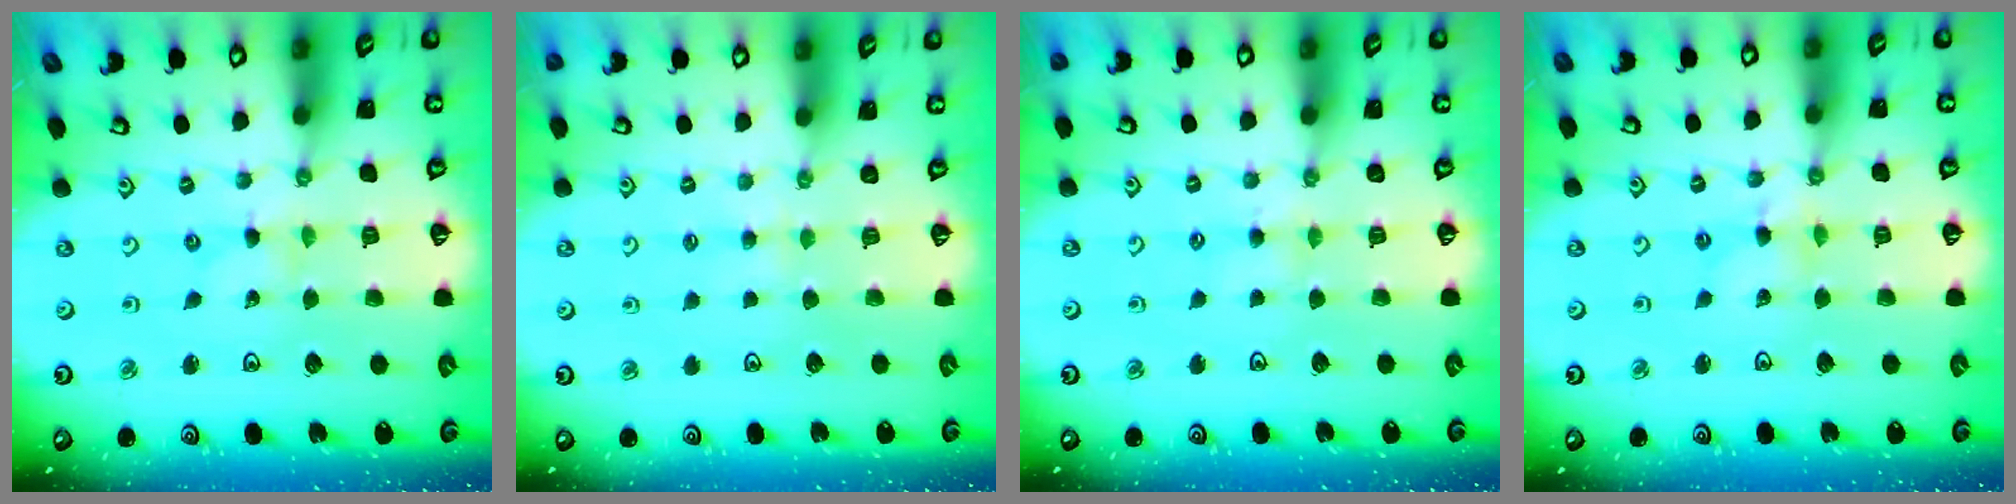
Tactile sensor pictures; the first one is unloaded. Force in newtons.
{"total": 1.9, "press": 1.9, "slide": 0.4}
{"total": 3.4, "press": 3.3, "slide": 0.5}
{"total": 2.7, "press": 2.7, "slide": 0.2}